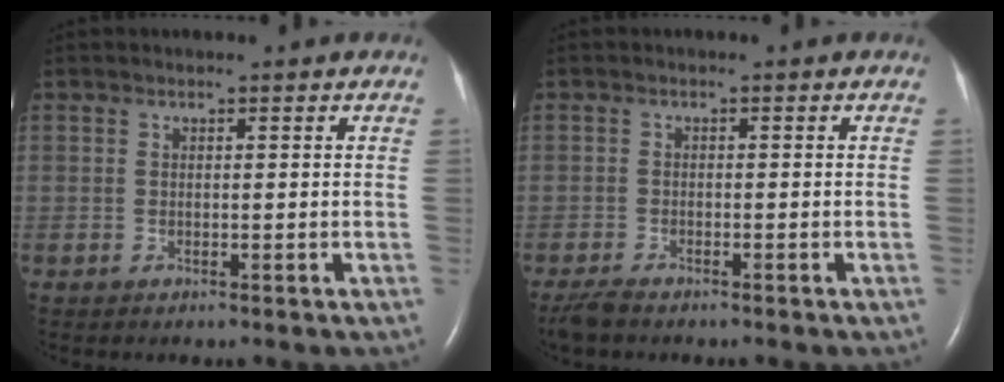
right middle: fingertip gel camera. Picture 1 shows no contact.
{"total": 2.8, "force": [-2.4, 0.6, 1.3], "torque": [-0.035, -0.009, -0.042]}